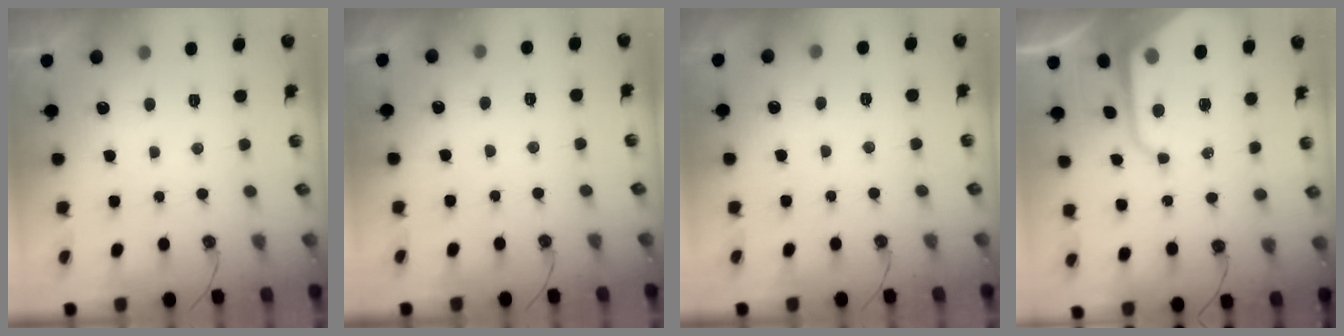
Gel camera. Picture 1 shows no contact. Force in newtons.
{"total": 1.7, "press": 1.6, "slide": 0.4}
{"total": 3.5, "press": 3.5, "slide": 0.6}
{"total": 12.2, "press": 12.2, "slide": 1.1}